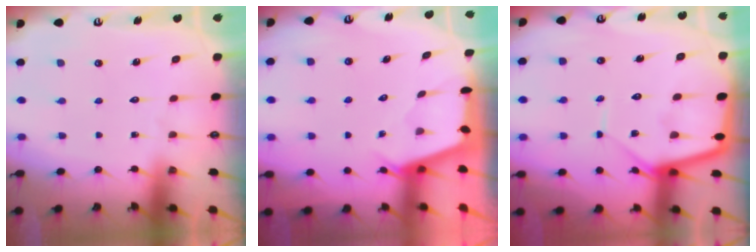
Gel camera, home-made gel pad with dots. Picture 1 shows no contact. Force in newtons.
{"total": 2.6, "press": 2.5, "slide": 0.3}
{"total": 11.1, "press": 11.1, "slide": 0.9}